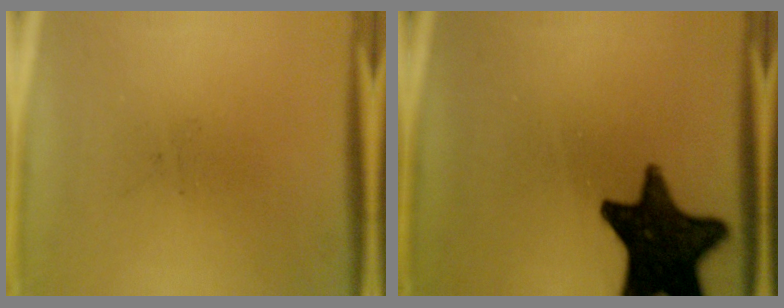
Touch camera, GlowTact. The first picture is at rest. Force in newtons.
{"total": 16.1}